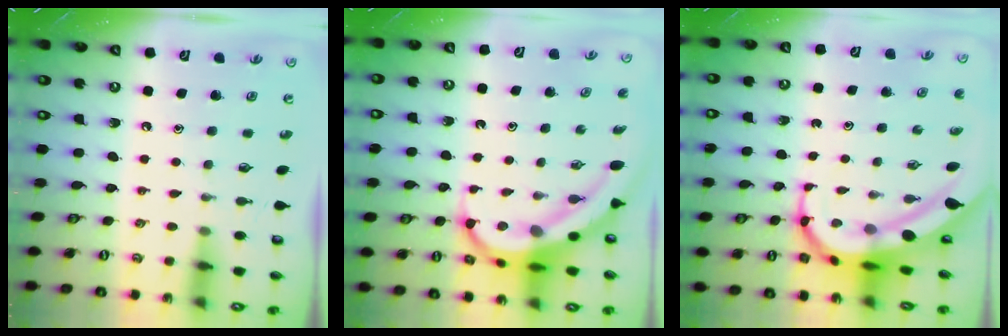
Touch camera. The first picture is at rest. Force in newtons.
{"total": 10.1, "press": 10.1, "slide": 1.1}
{"total": 9.6, "press": 9.6, "slide": 1.2}